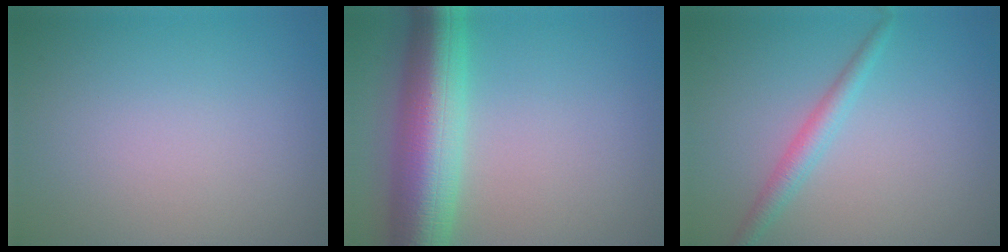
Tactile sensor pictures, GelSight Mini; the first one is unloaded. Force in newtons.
{"total": 9.9, "press": 9.9, "slide": 0.2}
{"total": 2.1, "press": 2.1, "slide": 0.0}